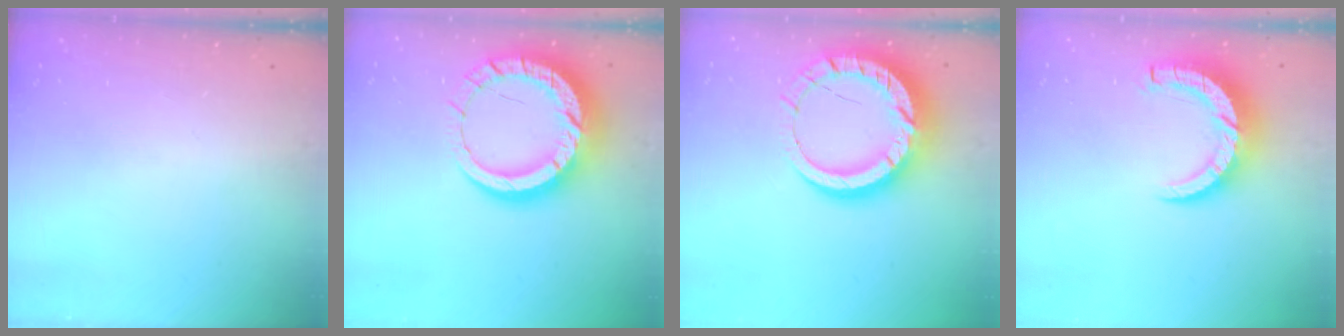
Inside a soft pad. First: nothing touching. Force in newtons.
{"total": 18.7, "press": 18.6, "slide": 1.5}
{"total": 17.9, "press": 17.9, "slide": 1.4}
{"total": 8.9, "press": 8.9, "slide": 0.9}